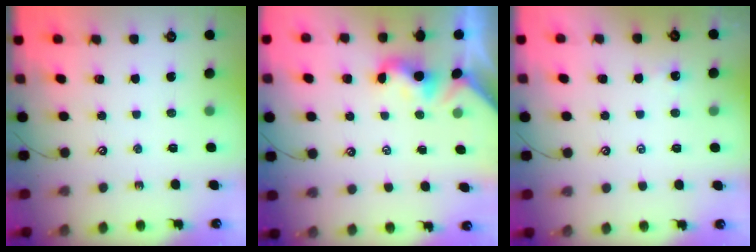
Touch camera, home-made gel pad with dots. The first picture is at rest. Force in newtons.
{"total": 2.0, "press": 1.9, "slide": 0.4}
{"total": 1.5, "press": 1.4, "slide": 0.2}